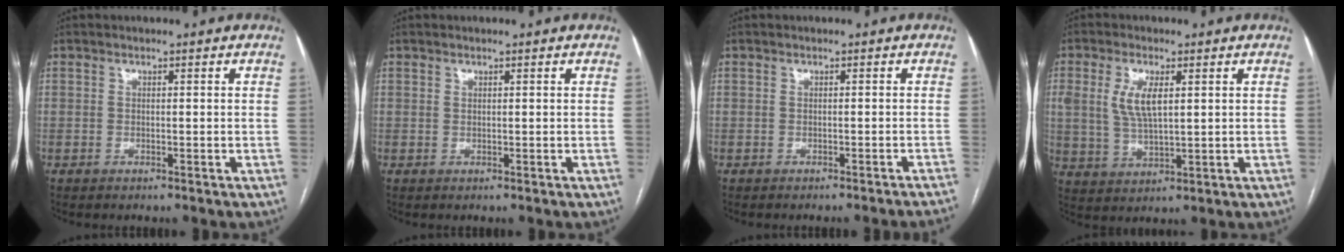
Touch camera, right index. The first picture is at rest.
{"total": 0.0}
{"total": 4.9, "force": [-4.5, -1.4, 1.3], "torque": [-0.001, -0.015, -0.050]}
{"total": 6.5, "force": [1.9, 2.6, 5.7], "torque": [-0.124, 0.004, 0.044]}